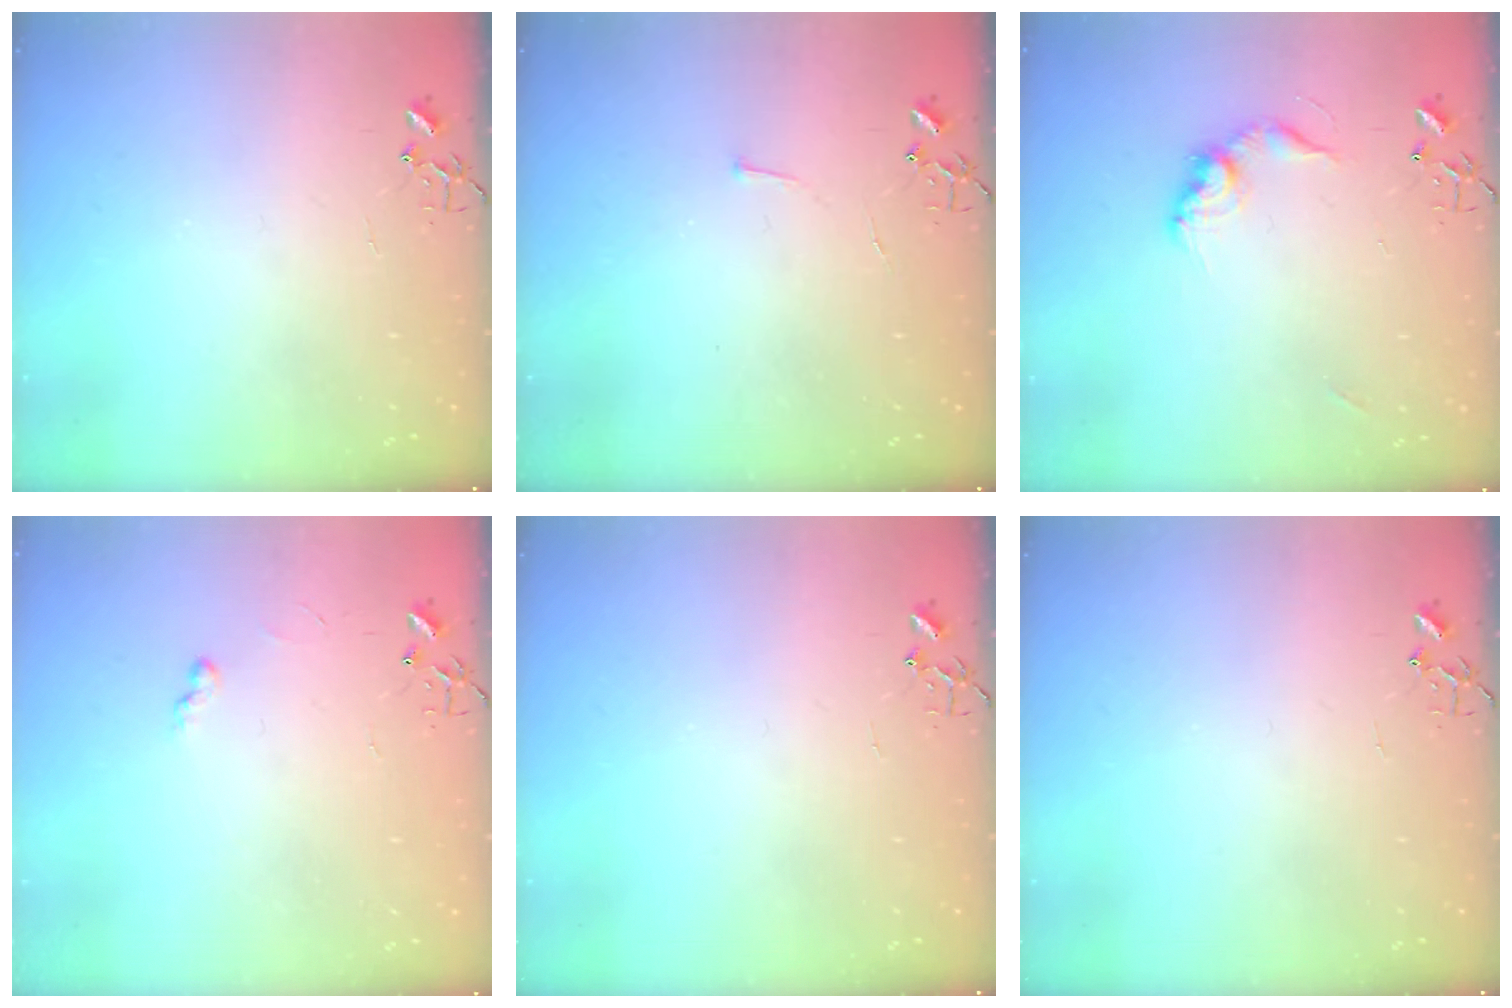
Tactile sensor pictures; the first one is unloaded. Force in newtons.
{"total": 2.9, "press": 2.9, "slide": 0.4}
{"total": 11.4, "press": 11.4, "slide": 0.7}
{"total": 4.6, "press": 4.5, "slide": 0.6}
{"total": 0.0}
{"total": 0.0}